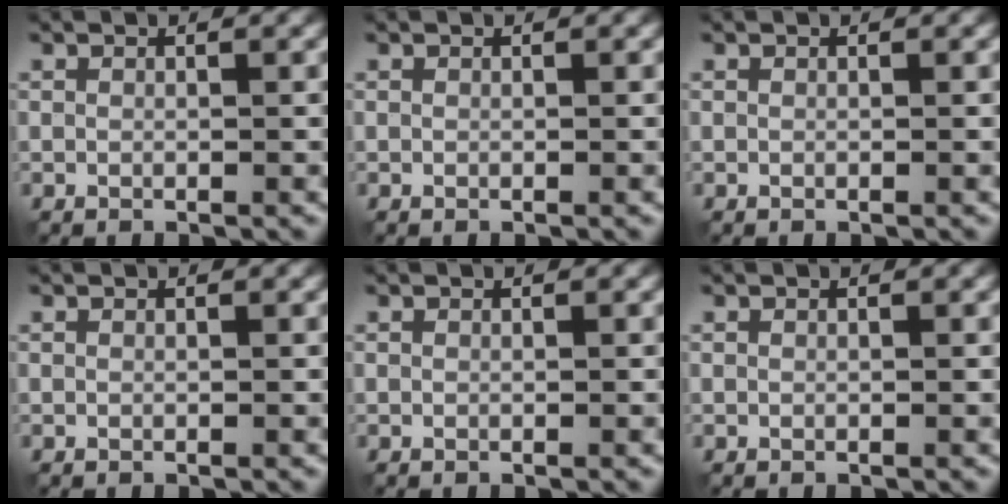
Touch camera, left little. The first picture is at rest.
{"total": 0.0}
{"total": 0.0}
{"total": 0.0}
{"total": 0.0}
{"total": 0.0}